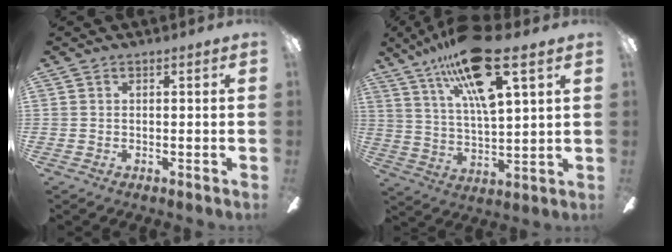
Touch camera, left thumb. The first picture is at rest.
{"total": 18.3, "force": [11.6, 4.5, 13.4], "torque": [-0.236, -0.050, 0.190]}